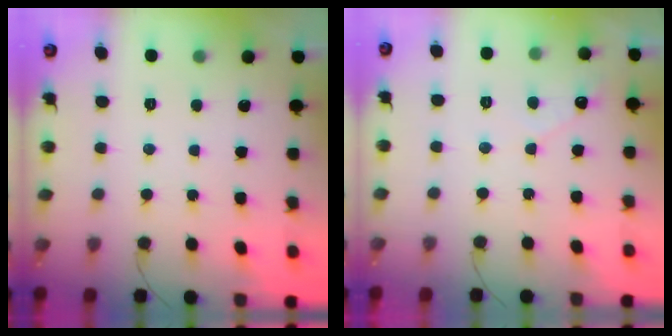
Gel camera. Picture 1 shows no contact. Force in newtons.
{"total": 2.5, "press": 2.5, "slide": 0.1}